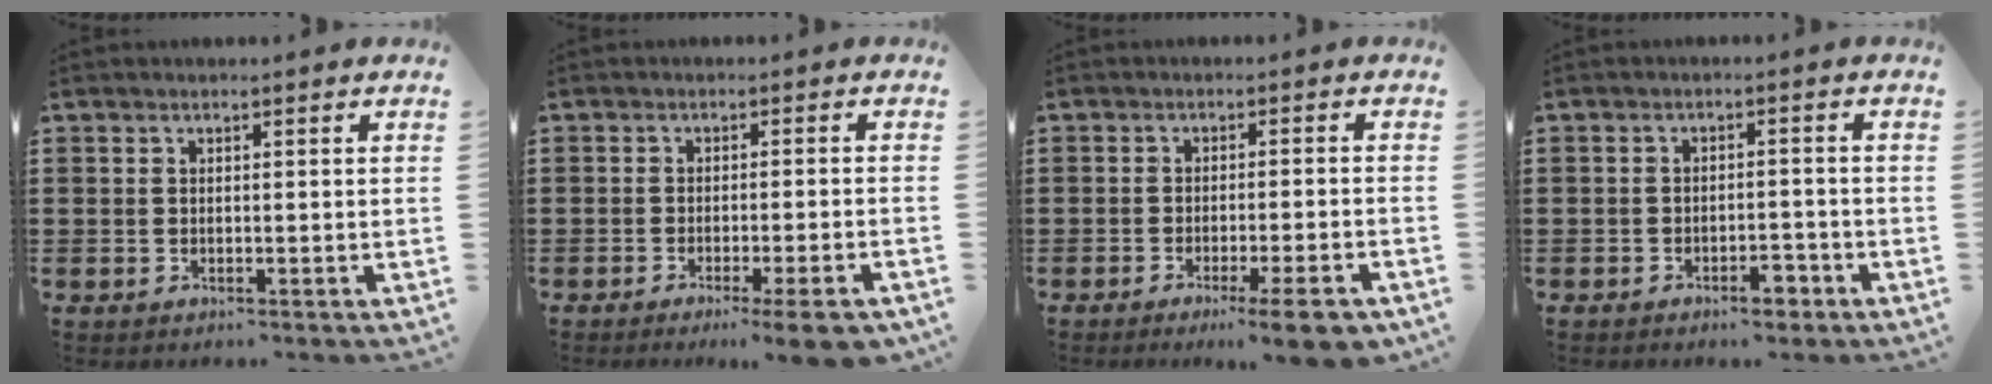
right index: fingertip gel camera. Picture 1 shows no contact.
{"total": 4.3, "force": [-3.1, -0.4, 3.1], "torque": [-0.046, -0.016, -0.053]}
{"total": 5.7, "force": [-4.0, -0.1, 4.1], "torque": [-0.062, -0.014, -0.068]}
{"total": 3.3, "force": [-2.6, 1.3, 1.7], "torque": [-0.028, 0.008, -0.049]}